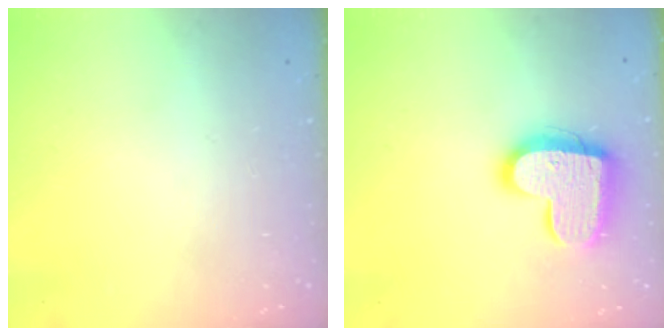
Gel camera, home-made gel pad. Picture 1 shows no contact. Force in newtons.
{"total": 16.3, "press": 16.3, "slide": 1.3}